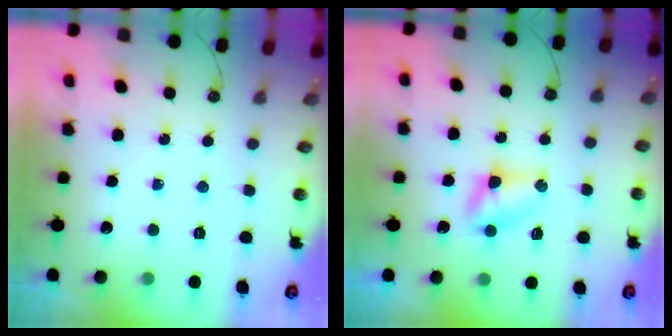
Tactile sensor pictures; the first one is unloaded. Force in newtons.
{"total": 4.9, "press": 4.8, "slide": 0.6}